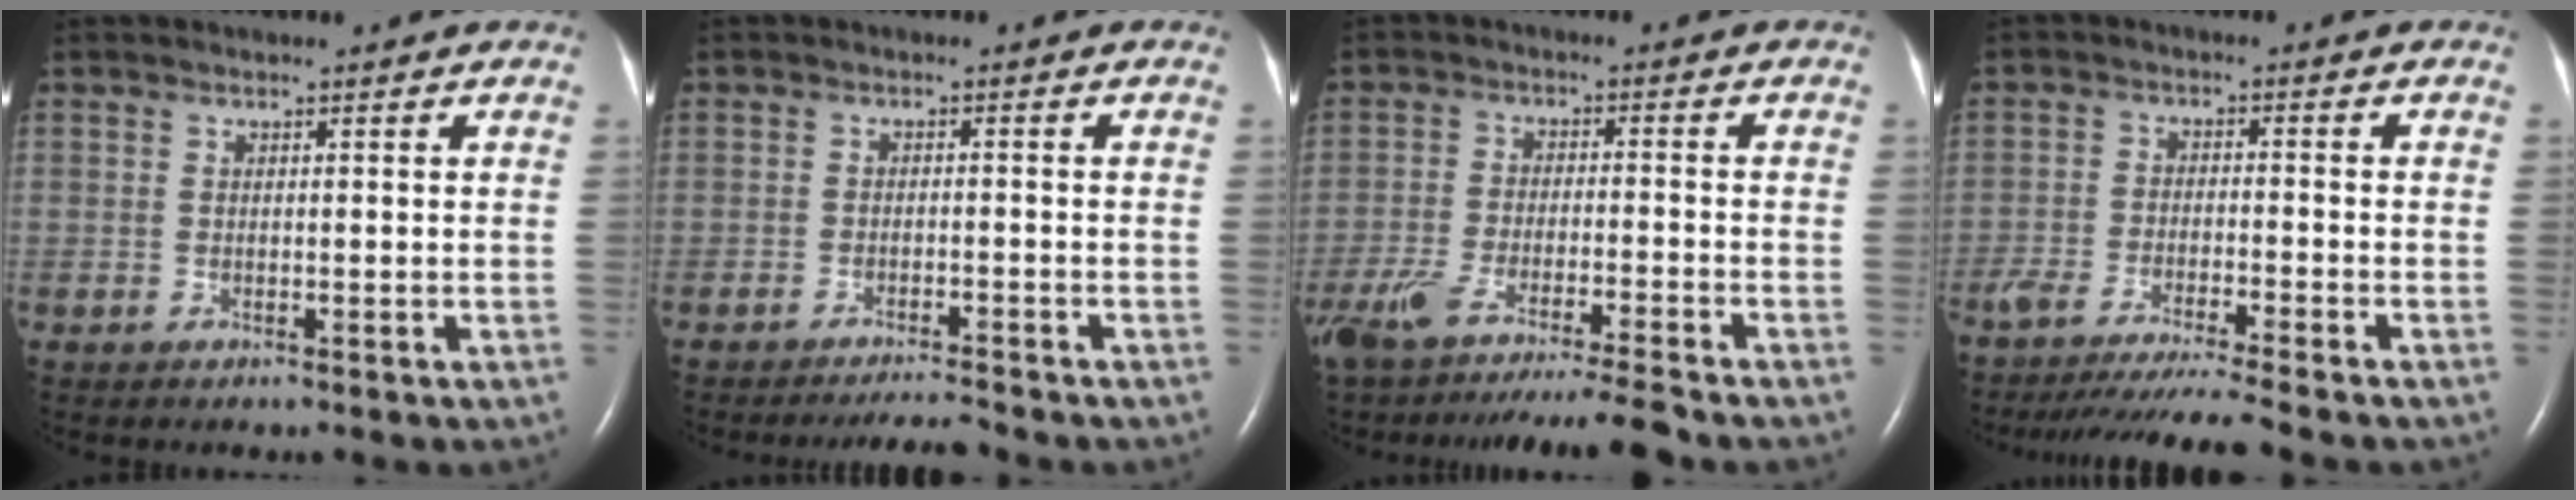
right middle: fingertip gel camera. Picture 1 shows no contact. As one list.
[{"total": 3.7, "force": [-3.5, -0.7, 0.7], "torque": [-0.016, -0.015, -0.056]}, {"total": 14.5, "force": [-12.8, -0.9, 6.9], "torque": [-0.116, -0.029, -0.208]}, {"total": 13.3, "force": [-11.9, -1.5, 5.7], "torque": [-0.070, -0.034, -0.191]}]